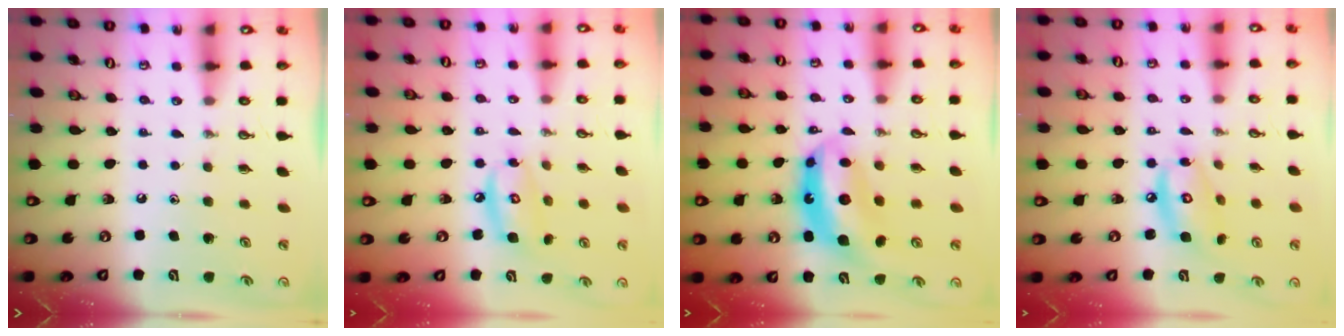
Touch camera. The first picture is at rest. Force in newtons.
{"total": 8.8, "press": 8.8, "slide": 0.8}
{"total": 11.2, "press": 11.1, "slide": 0.9}
{"total": 10.8, "press": 10.8, "slide": 0.9}